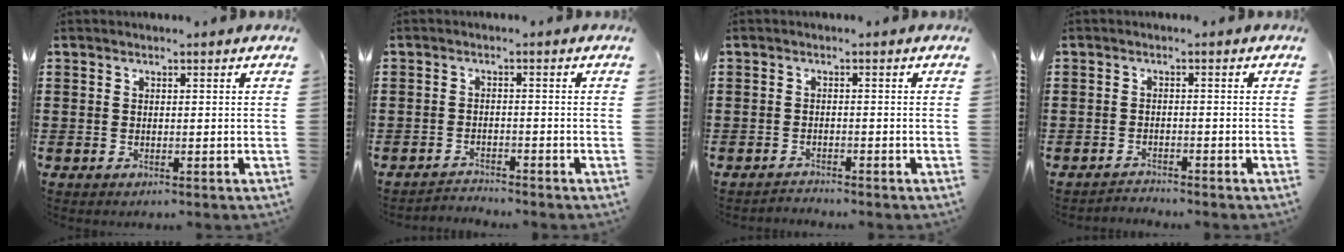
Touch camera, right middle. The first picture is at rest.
{"total": 2.1, "force": [-2.1, 0.1, -0.1], "torque": [-0.006, 0.001, -0.046]}
{"total": 1.2, "force": [-1.2, 0.0, 0.0], "torque": [-0.003, 0.003, -0.026]}
{"total": 1.7, "force": [-1.7, 0.1, 0.0], "torque": [-0.005, 0.002, -0.037]}